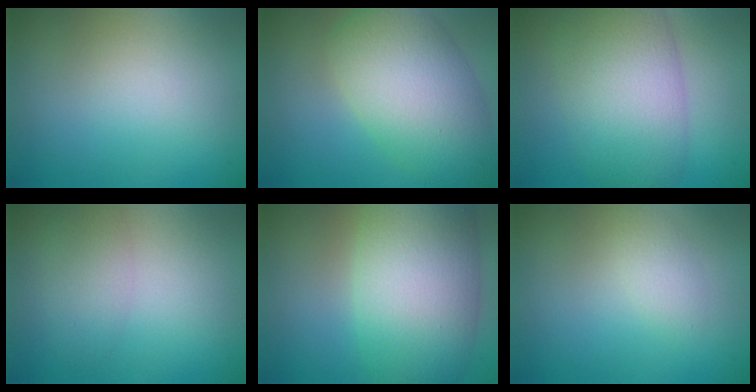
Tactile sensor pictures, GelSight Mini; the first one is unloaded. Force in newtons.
{"total": 8.2, "press": 8.2, "slide": 0.2}
{"total": 9.1, "press": 9.1, "slide": 0.2}
{"total": 1.8, "press": 1.8, "slide": 0.2}
{"total": 9.5, "press": 9.4, "slide": 0.3}
{"total": 1.3, "press": 1.3, "slide": 0.0}